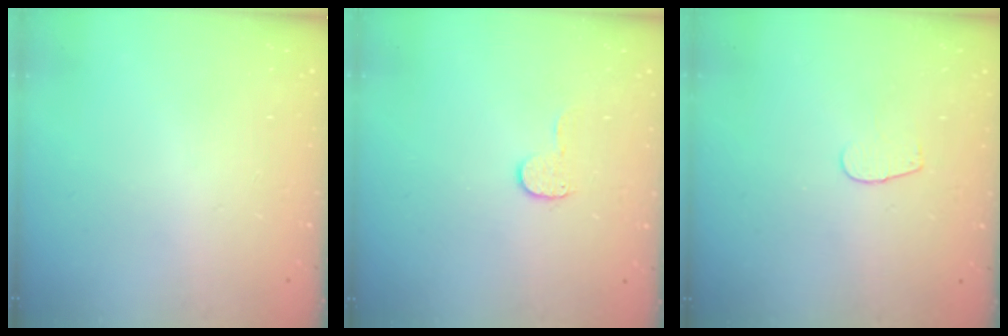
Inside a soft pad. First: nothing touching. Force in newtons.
{"total": 4.6, "press": 4.6, "slide": 0.4}
{"total": 3.2, "press": 3.2, "slide": 0.3}